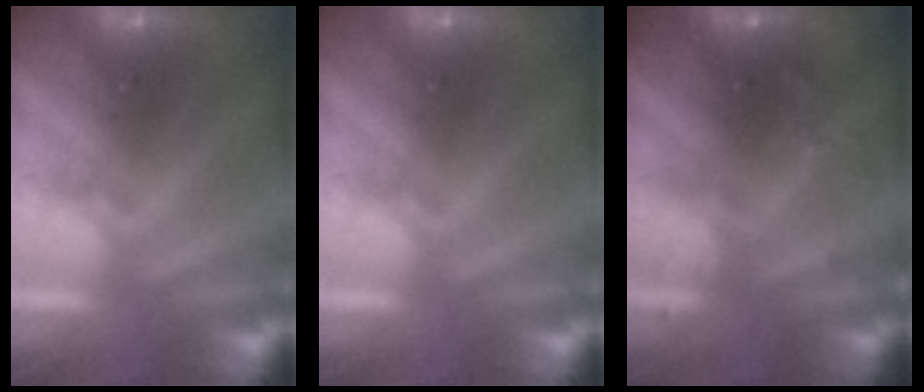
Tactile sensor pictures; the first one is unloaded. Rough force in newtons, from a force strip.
{"total": 0.0}
{"total": 2.9}